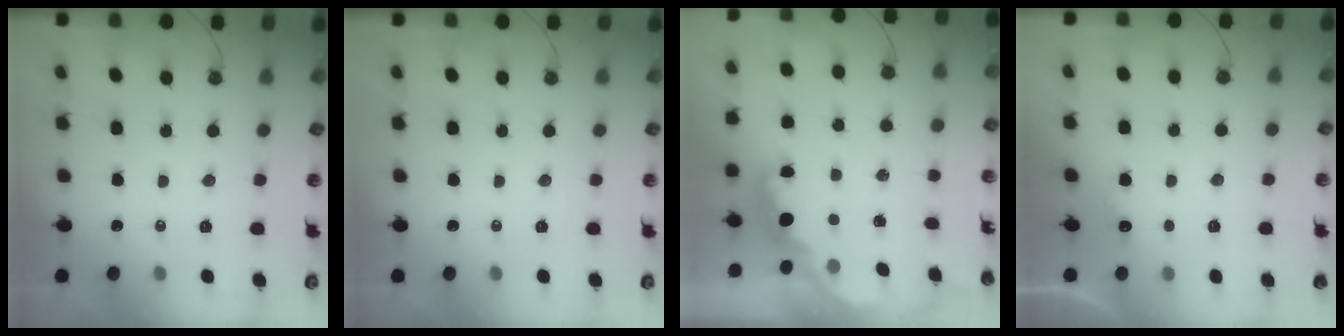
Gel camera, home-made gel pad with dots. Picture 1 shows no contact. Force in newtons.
{"total": 0.0}
{"total": 2.5, "press": 2.4, "slide": 0.7}
{"total": 3.8, "press": 3.7, "slide": 0.9}